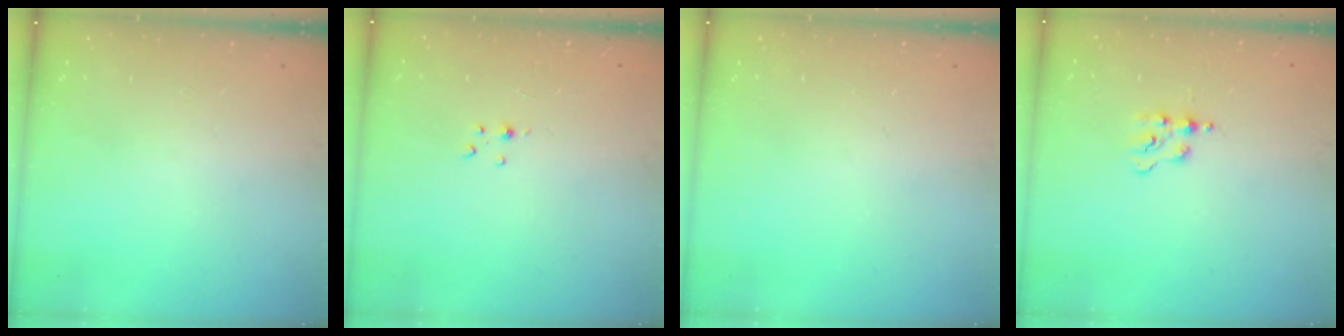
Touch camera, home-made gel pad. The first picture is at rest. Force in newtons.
{"total": 2.5, "press": 2.5, "slide": 0.3}
{"total": 0.0}
{"total": 2.9, "press": 2.9, "slide": 0.4}